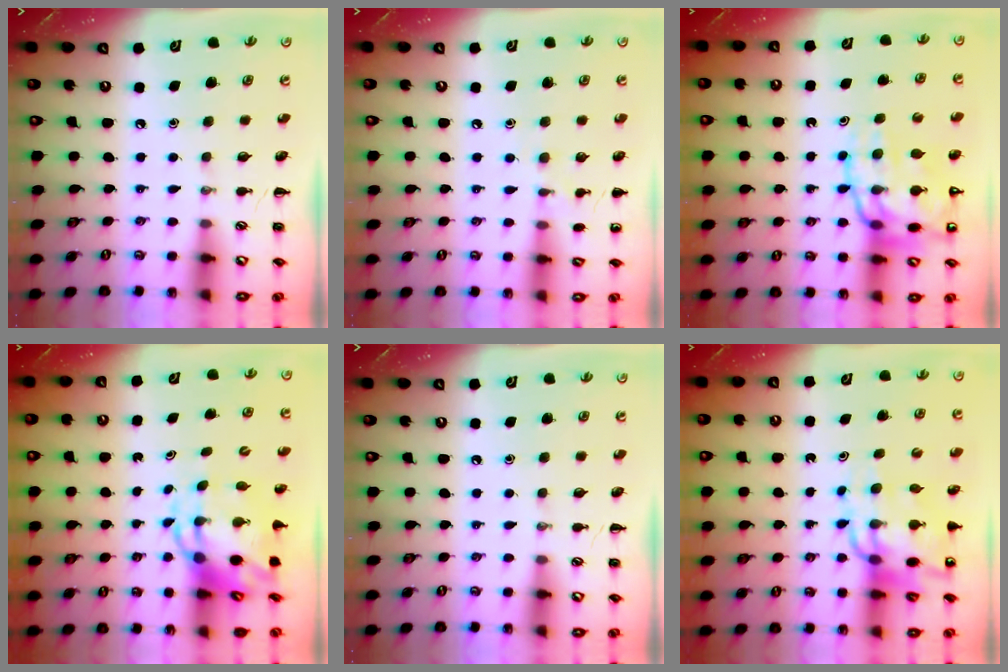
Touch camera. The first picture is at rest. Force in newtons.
{"total": 5.6, "press": 5.4, "slide": 1.8}
{"total": 19.4, "press": 19.1, "slide": 3.5}
{"total": 6.0, "press": 5.8, "slide": 1.5}
{"total": 0.0}
{"total": 13.1, "press": 12.5, "slide": 4.1}